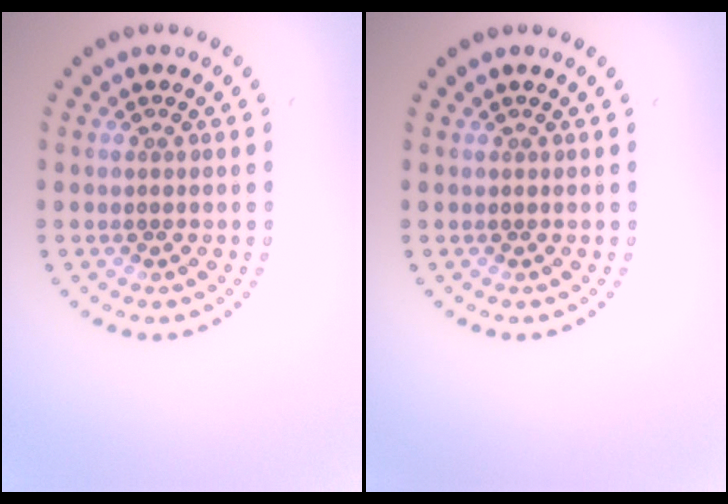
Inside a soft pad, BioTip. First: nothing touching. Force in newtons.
{"total": 0.0}